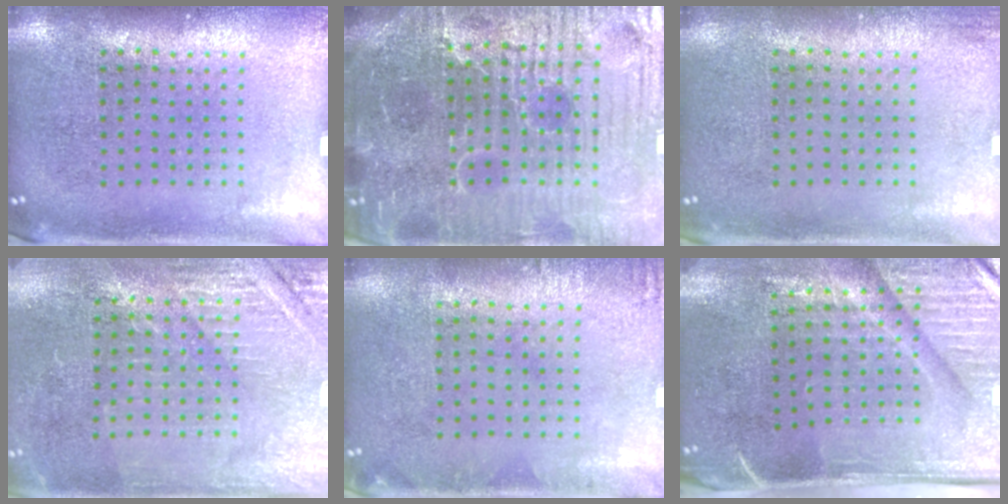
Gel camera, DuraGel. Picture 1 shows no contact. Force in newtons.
{"total": 6.8, "press": 6.2, "slide": 2.8}
{"total": 0.9, "press": 0.9, "slide": 0.1}
{"total": 2.9, "press": 2.9, "slide": 0.4}
{"total": 1.0, "press": 1.0, "slide": 0.2}
{"total": 4.7, "press": 3.9, "slide": 2.6}